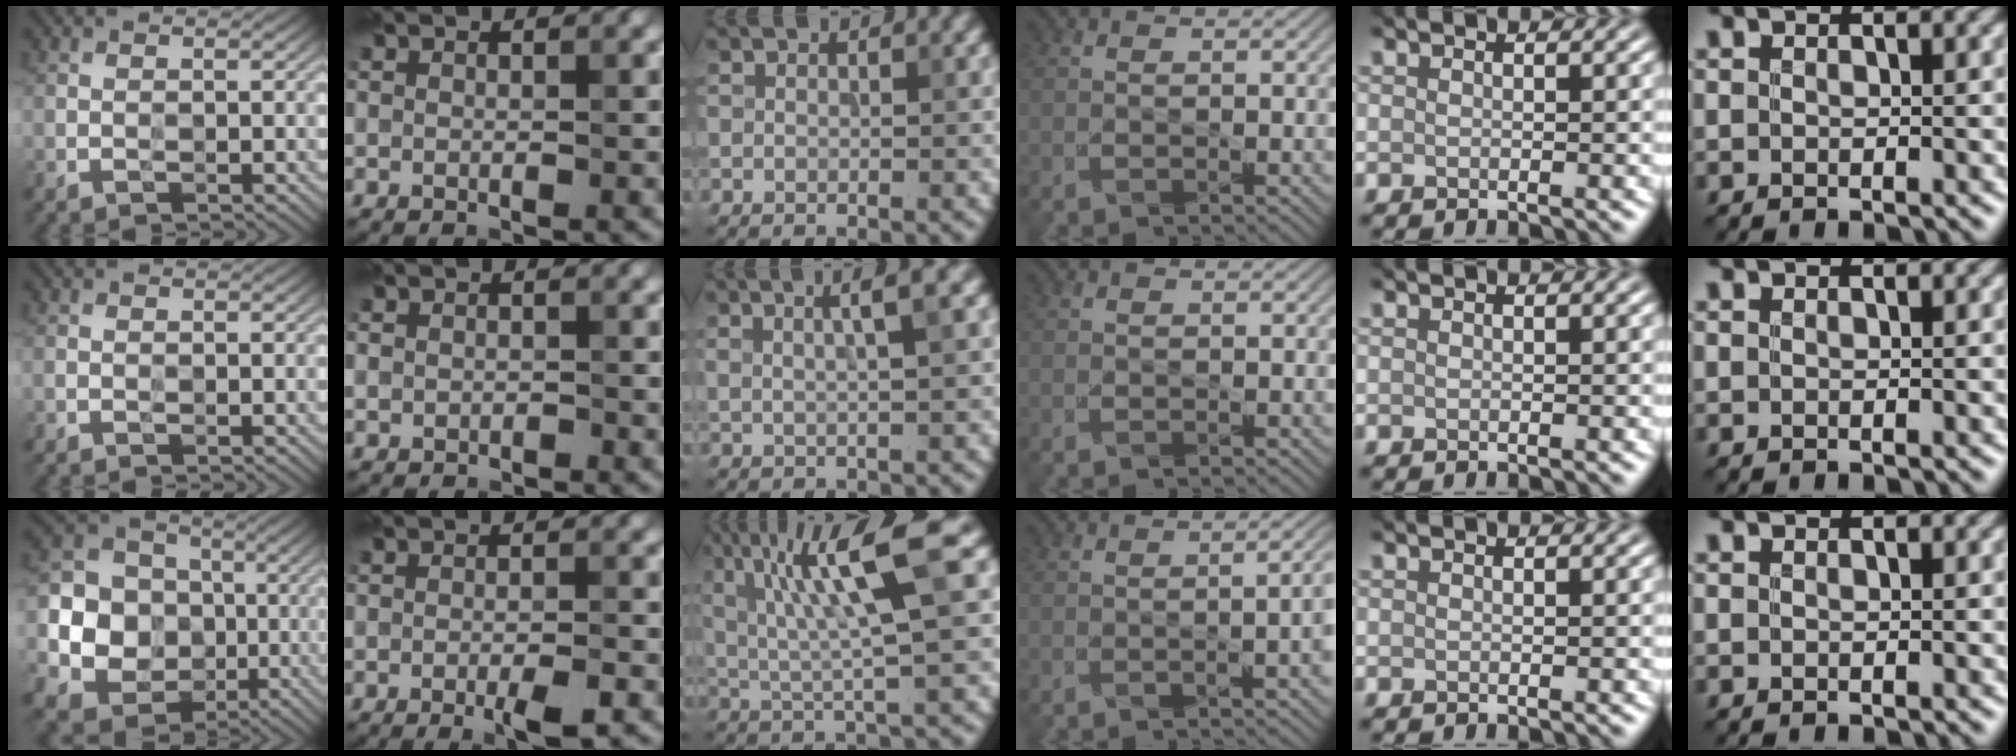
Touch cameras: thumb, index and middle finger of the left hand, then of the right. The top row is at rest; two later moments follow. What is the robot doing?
{"motion": "wipe", "object": "measuring cup"}